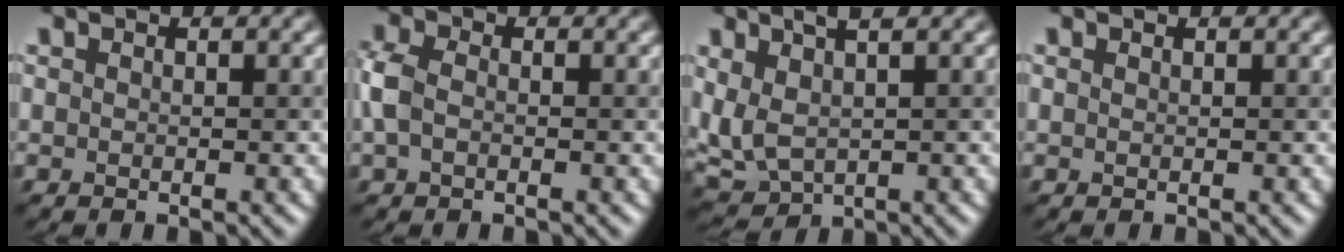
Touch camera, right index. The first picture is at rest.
{"total": 2.7, "force": [-0.4, 1.8, 1.9], "torque": [-0.049, 0.006, -0.015]}
{"total": 4.8, "force": [1.5, 2.2, 4.0], "torque": [-0.099, 0.000, 0.032]}
{"total": 0.0}